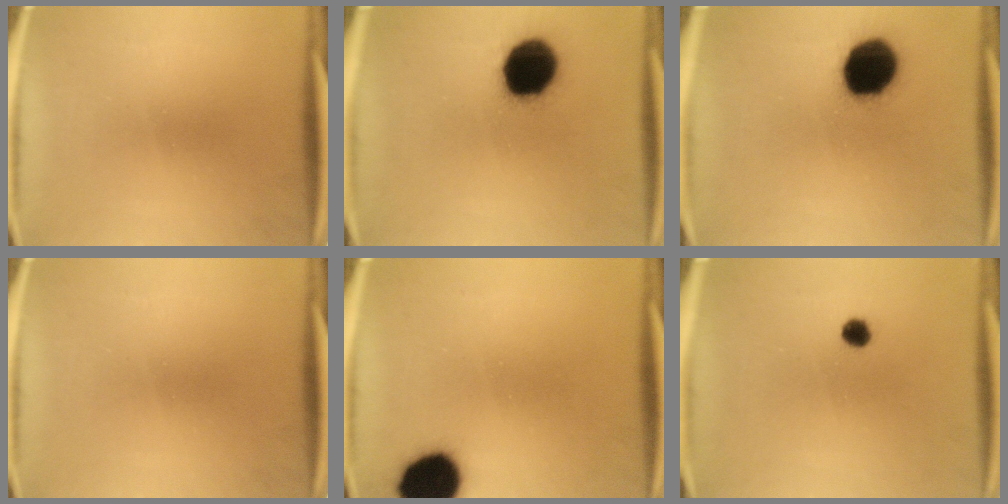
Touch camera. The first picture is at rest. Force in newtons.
{"total": 18.5}
{"total": 17.2}
{"total": 0.0}
{"total": 14.8}
{"total": 2.3}